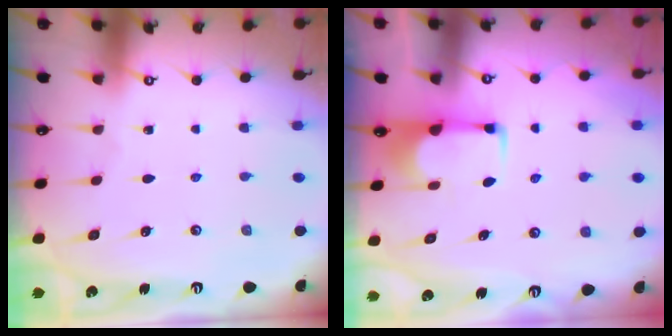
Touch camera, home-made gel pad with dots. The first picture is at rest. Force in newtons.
{"total": 1.1, "press": 1.1, "slide": 0.0}